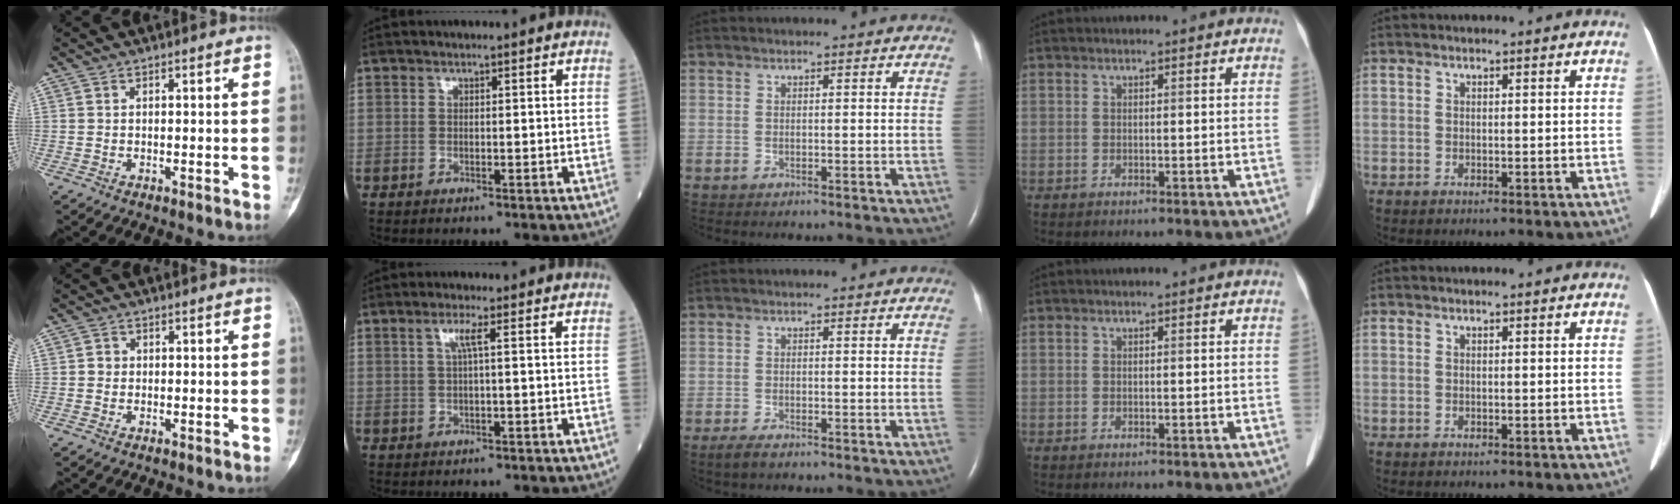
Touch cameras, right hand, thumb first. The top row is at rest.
{"thumb": {"total": 1.3, "force": [0.0, 1.2, 0.4], "torque": [0.001, 0.005, -0.002]}, "index": {"total": 2.0, "force": [0.5, -0.4, 2.0], "torque": [-0.042, 0.005, 0.010]}, "middle": {"total": 1.5, "force": [-1.1, 0.2, 1.0], "torque": [-0.031, -0.006, -0.023]}}